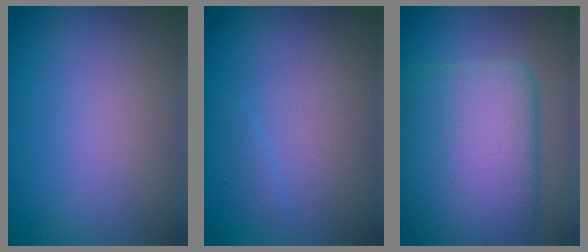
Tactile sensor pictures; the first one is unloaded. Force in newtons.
{"total": 0.7, "press": 0.7, "slide": 0.1}
{"total": 11.9, "press": 11.9, "slide": 0.4}